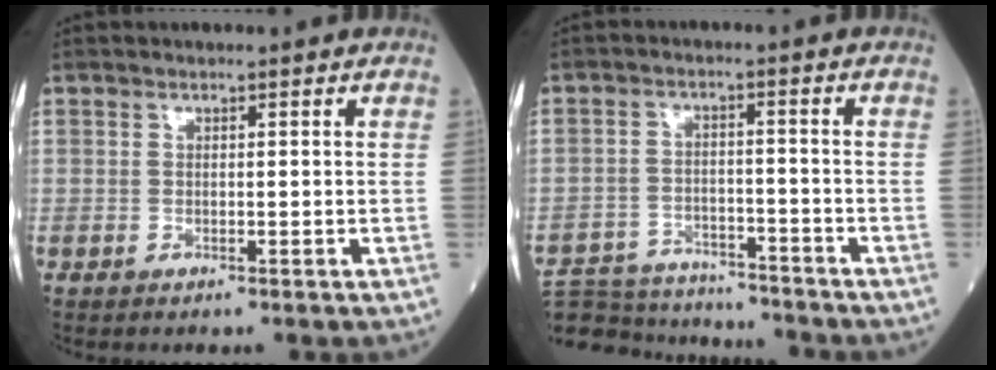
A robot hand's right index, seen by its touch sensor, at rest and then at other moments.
{"total": 14.9, "force": [-14.1, 3.3, 3.6], "torque": [-0.070, 0.010, -0.206]}